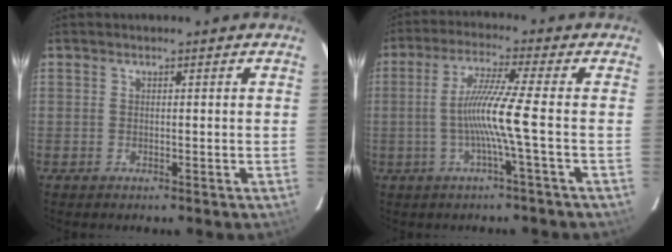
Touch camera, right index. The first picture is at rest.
{"total": 8.3, "force": [-1.8, -2.0, 7.8], "torque": [-0.158, -0.002, -0.033]}